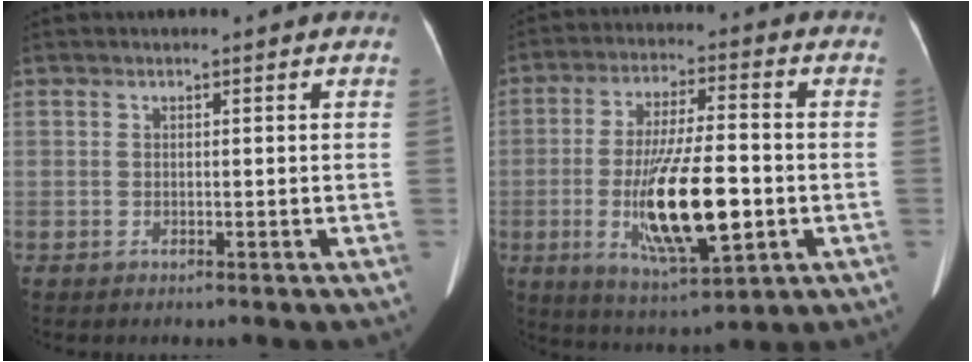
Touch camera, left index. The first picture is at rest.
{"total": 15.3, "force": [-3.2, 3.5, 14.5], "torque": [-0.271, -0.014, -0.048]}